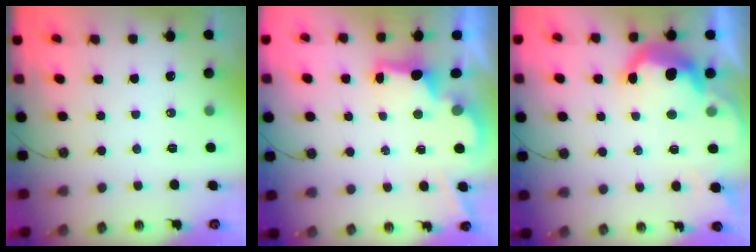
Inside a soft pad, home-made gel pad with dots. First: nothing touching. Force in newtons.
{"total": 2.6, "press": 2.5, "slide": 0.7}
{"total": 11.8, "press": 11.7, "slide": 0.8}